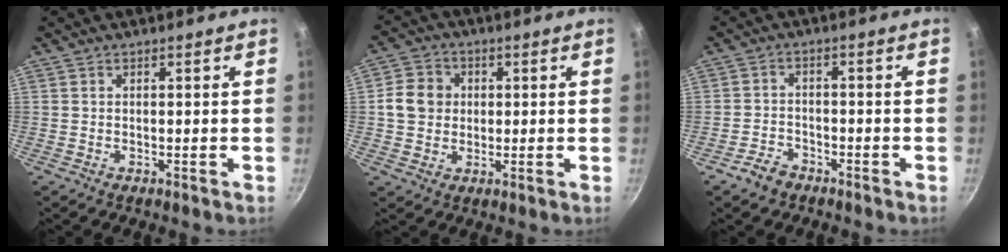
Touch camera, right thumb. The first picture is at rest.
{"total": 7.6, "force": [0.6, 6.7, 3.6], "torque": [-0.047, 0.009, 0.004]}
{"total": 3.9, "force": [-2.9, 2.3, 1.1], "torque": [-0.020, 0.020, -0.051]}